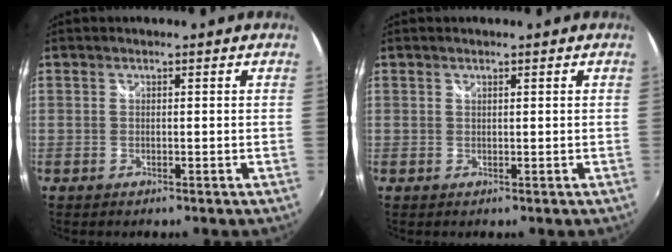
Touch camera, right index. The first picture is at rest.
{"total": 0.0}